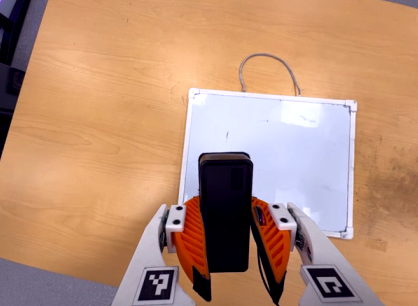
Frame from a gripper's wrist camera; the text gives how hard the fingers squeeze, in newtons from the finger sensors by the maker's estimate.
{"total": 5.9, "left": 4.6, "right": 7.2}